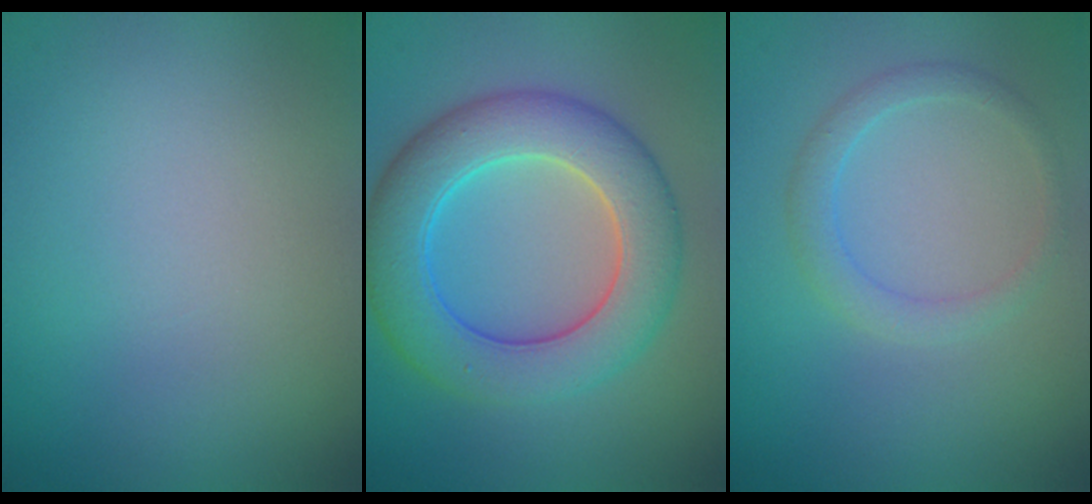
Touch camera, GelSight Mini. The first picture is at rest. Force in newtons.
{"total": 8.2, "press": 8.2, "slide": 0.3}
{"total": 2.0, "press": 2.0, "slide": 0.1}